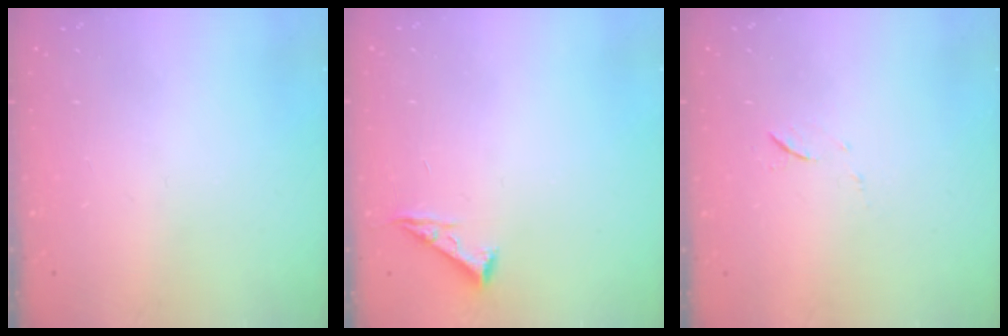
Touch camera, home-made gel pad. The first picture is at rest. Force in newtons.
{"total": 4.3, "press": 4.3, "slide": 0.6}
{"total": 5.2, "press": 5.1, "slide": 0.7}